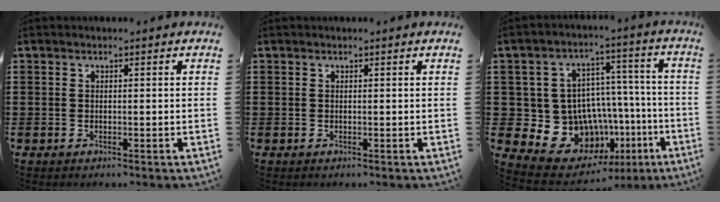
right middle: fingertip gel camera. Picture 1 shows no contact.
{"total": 0.0}
{"total": 12.6, "force": [-5.0, 10.5, 4.9], "torque": [-0.109, 0.014, -0.080]}